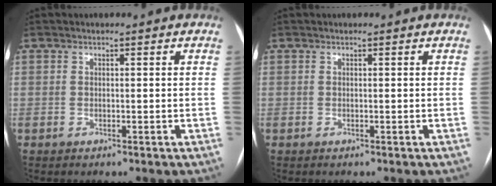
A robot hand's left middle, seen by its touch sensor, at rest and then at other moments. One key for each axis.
{"total": 0.0}